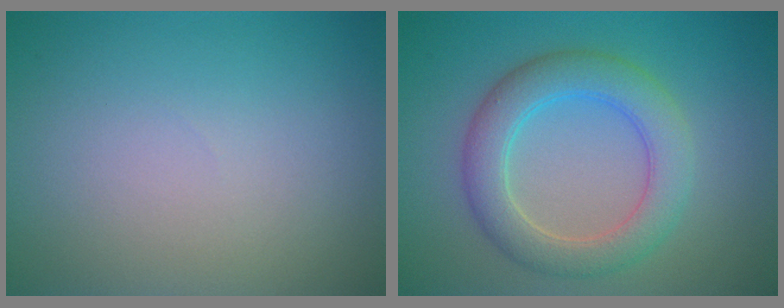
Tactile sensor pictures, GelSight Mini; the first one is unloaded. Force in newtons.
{"total": 5.2, "press": 5.2, "slide": 0.4}